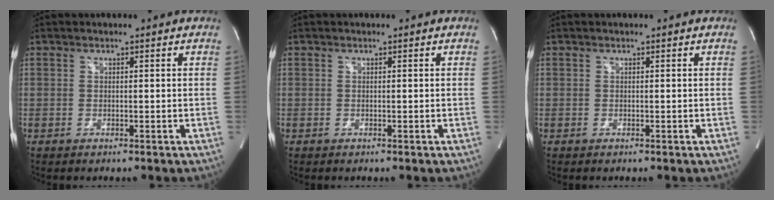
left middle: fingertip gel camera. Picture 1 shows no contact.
{"total": 0.0}
{"total": 0.0}